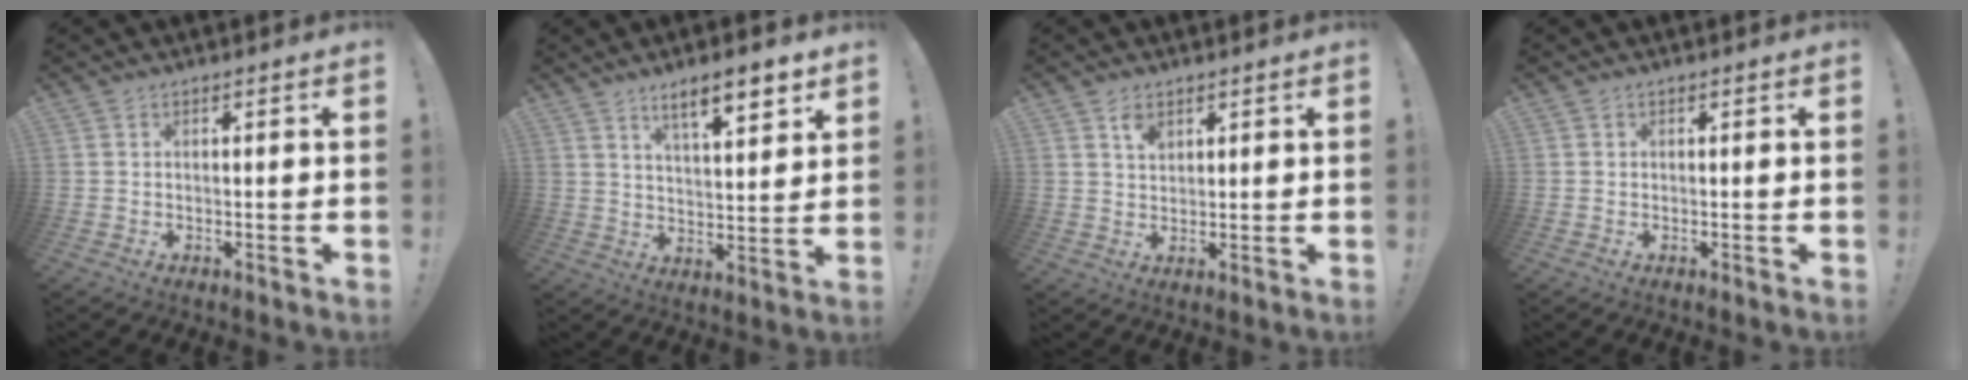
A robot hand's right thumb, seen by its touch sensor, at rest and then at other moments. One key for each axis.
{"total": 10.2, "fx": 6.9, "fy": 2.3, "fz": 7.2, "tx": -0.103, "ty": -0.037, "tz": 0.112}
{"total": 3.8, "fx": 2.3, "fy": 2.3, "fz": 1.8, "tx": -0.011, "ty": -0.016, "tz": 0.036}
{"total": 0.0}